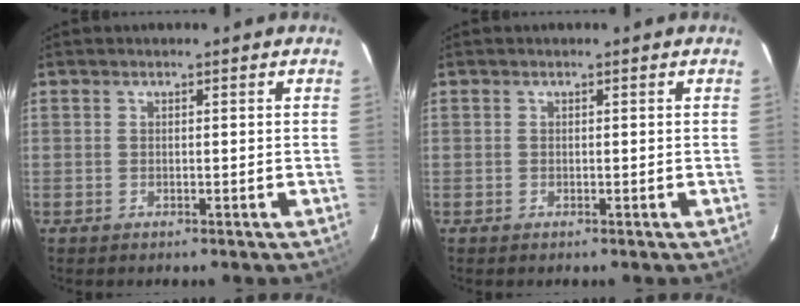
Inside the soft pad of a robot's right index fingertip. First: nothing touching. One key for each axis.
{"total": 0.0}